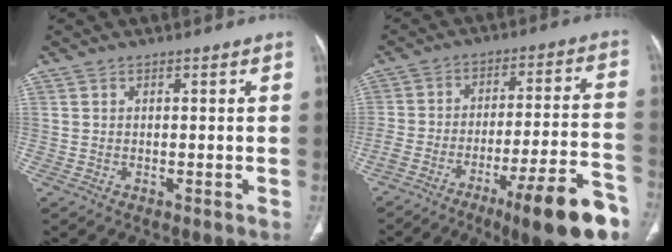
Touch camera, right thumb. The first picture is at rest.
{"total": 19.9, "force": [-12.1, 3.5, 15.4], "torque": [-0.195, 0.069, -0.184]}